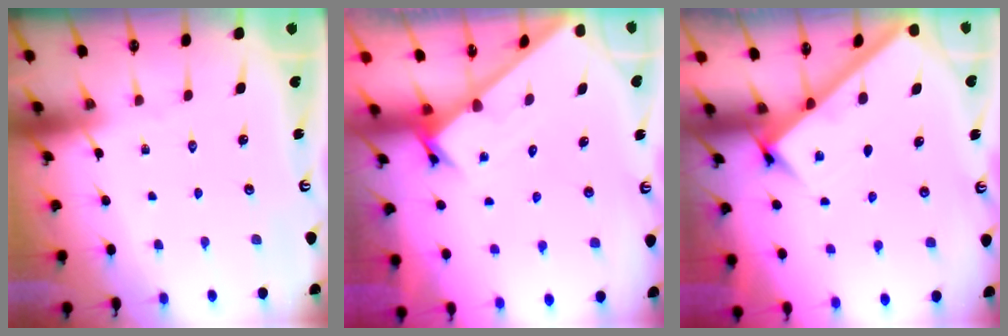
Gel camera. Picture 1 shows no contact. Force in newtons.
{"total": 1.7, "press": 1.7, "slide": 0.1}
{"total": 2.9, "press": 2.9, "slide": 0.1}